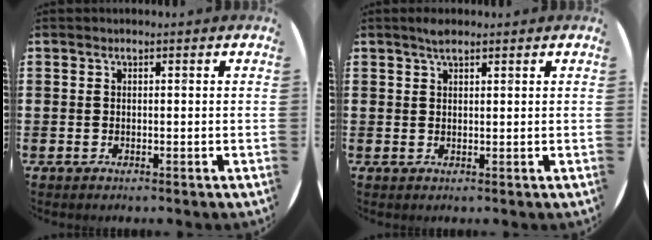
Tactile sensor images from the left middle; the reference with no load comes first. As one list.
[{"total": 1.8, "force": [1.4, 0.4, 1.0], "torque": [-0.019, 0.004, 0.025]}]